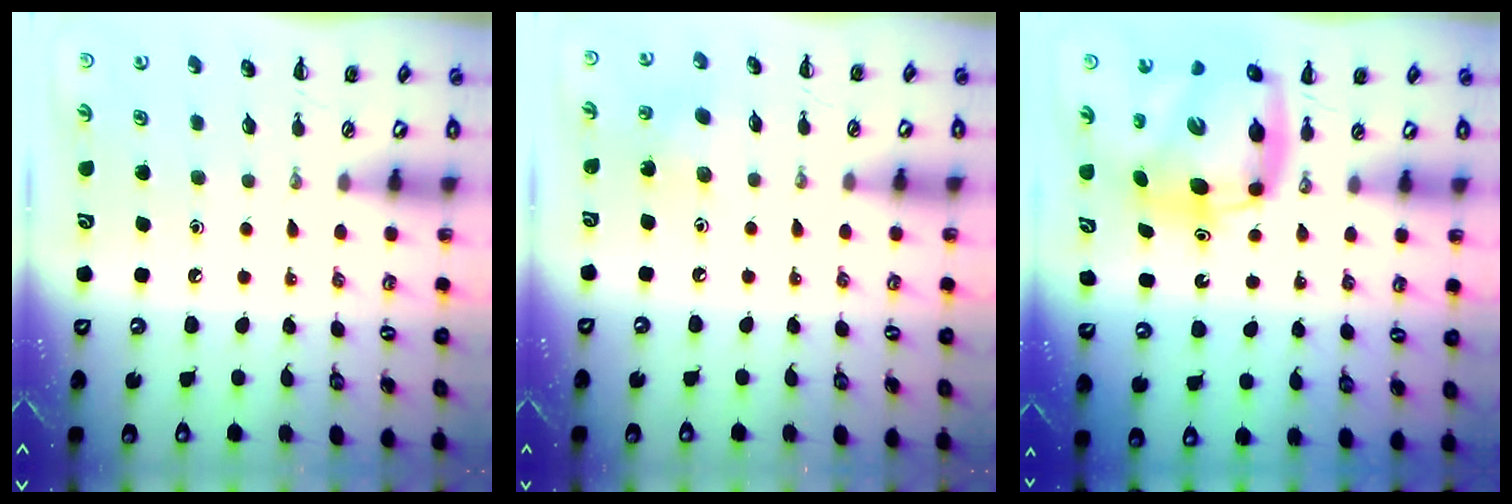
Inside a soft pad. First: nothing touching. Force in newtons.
{"total": 2.9, "press": 2.8, "slide": 0.6}
{"total": 9.1, "press": 8.8, "slide": 2.5}